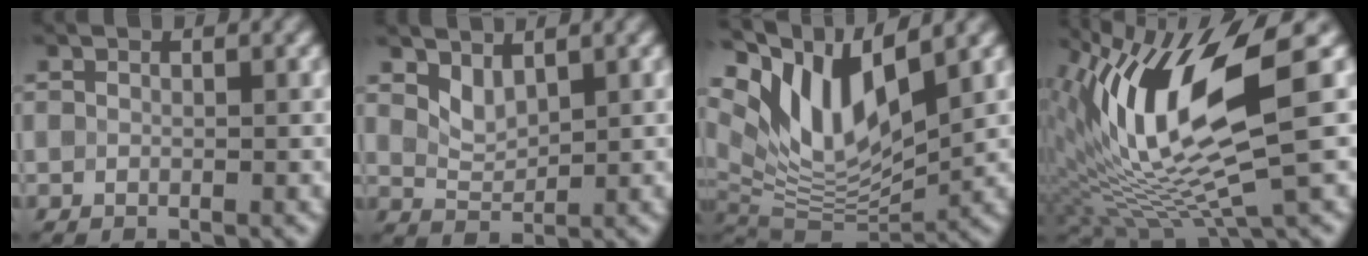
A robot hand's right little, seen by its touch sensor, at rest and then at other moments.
{"total": 2.0, "force": [1.4, 0.9, 1.0], "torque": [-0.023, -0.006, 0.035]}
{"total": 10.0, "force": [5.2, 3.7, 7.7], "torque": [-0.145, 0.000, 0.099]}
{"total": 12.3, "force": [3.8, 3.3, 11.3], "torque": [-0.226, 0.003, 0.077]}